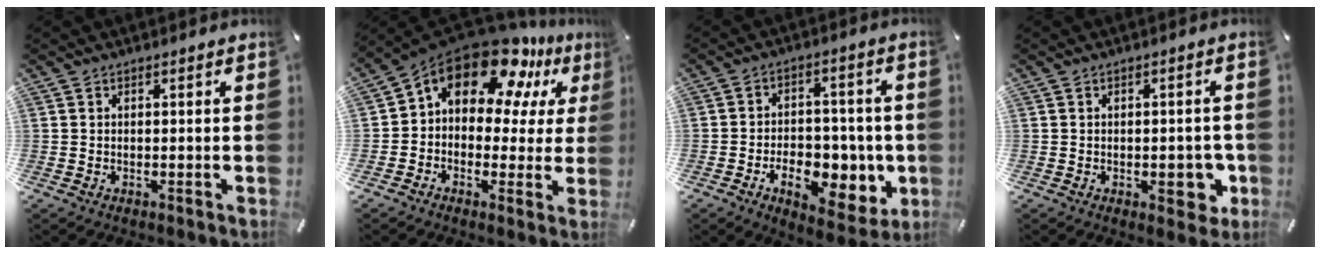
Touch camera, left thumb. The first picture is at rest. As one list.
[{"total": 16.4, "force": [10.1, 9.2, 9.1], "torque": [-0.168, -0.076, 0.171]}, {"total": 13.7, "force": [-4.3, 8.5, 9.9], "torque": [-0.135, 0.012, -0.062]}, {"total": 6.2, "force": [-1.5, 2.9, 5.2], "torque": [-0.056, 0.002, -0.022]}]